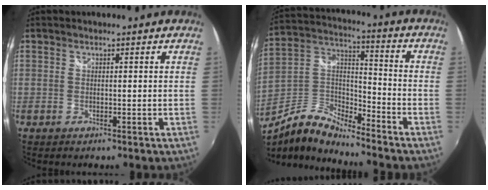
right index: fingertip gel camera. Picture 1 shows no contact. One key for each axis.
{"total": 11.7, "fx": -9.5, "fy": 3.0, "fz": 6.1, "tx": -0.135, "ty": 0.004, "tz": -0.194}